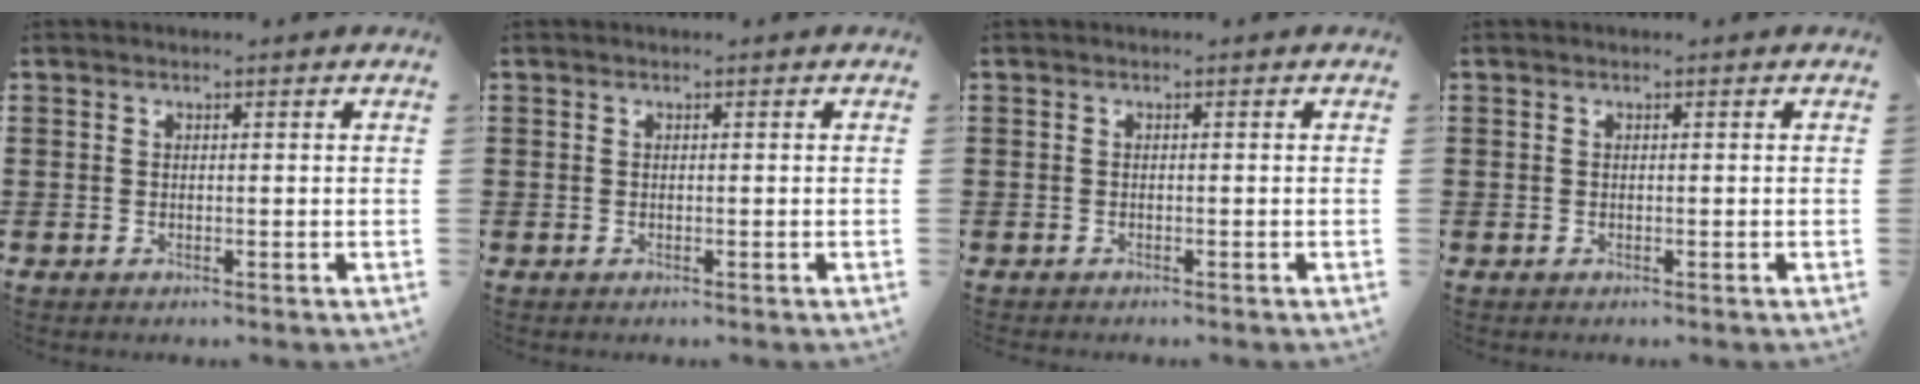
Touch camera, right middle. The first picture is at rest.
{"total": 0.0}
{"total": 0.0}
{"total": 0.0}